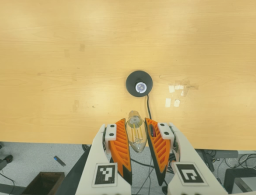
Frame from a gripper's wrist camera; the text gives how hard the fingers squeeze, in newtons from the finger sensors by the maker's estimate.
{"total": 10.1, "left": 9.6, "right": 10.7}